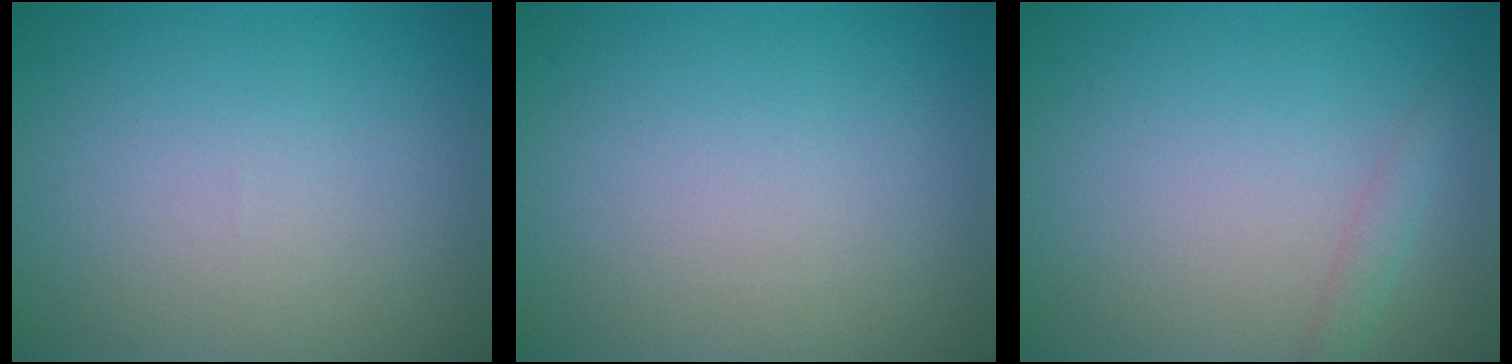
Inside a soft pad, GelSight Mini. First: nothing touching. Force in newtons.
{"total": 0.0}
{"total": 1.2, "press": 1.2, "slide": 0.0}